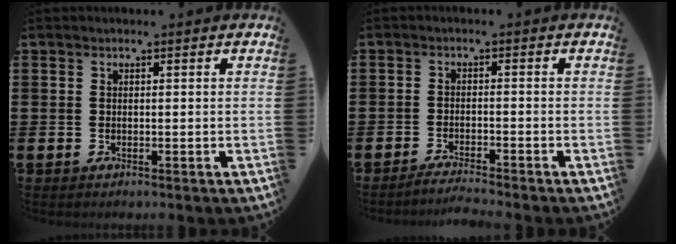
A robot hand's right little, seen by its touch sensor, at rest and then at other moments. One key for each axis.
{"total": 2.0, "fx": -1.9, "fy": -0.2, "fz": 0.5, "tx": -0.008, "ty": 0.003, "tz": -0.036}